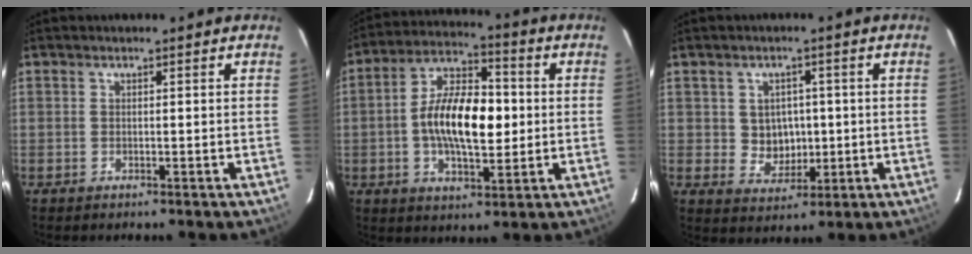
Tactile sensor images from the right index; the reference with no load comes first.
{"total": 14.3, "force": [-0.5, 6.7, 12.7], "torque": [-0.231, 0.017, -0.012]}
{"total": 5.6, "force": [0.3, 5.2, 2.0], "torque": [-0.040, 0.009, 0.016]}